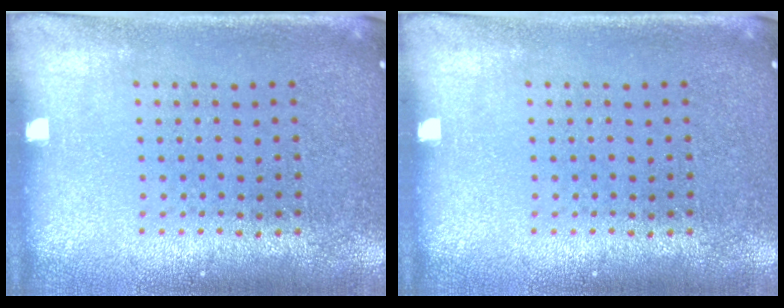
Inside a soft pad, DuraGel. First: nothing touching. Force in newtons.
{"total": 0.0}